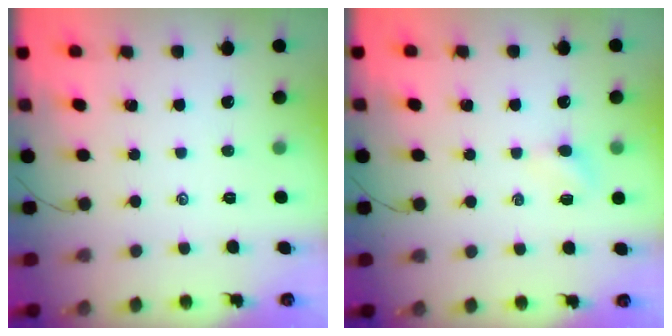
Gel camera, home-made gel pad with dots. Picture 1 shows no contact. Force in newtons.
{"total": 3.6, "press": 3.4, "slide": 1.1}